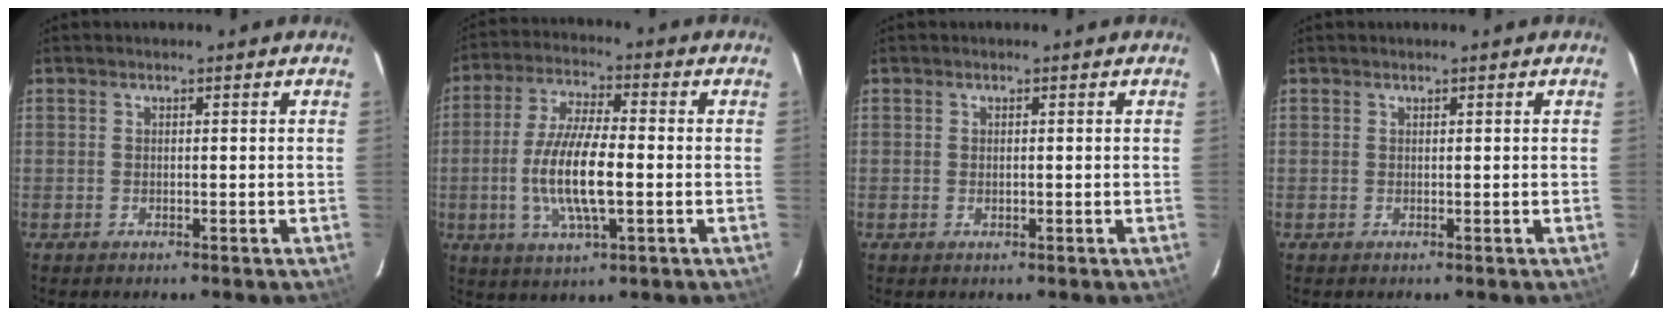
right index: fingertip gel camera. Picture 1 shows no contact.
{"total": 12.3, "force": [-2.1, 3.2, 11.6], "torque": [-0.235, -0.004, -0.041]}
{"total": 0.5, "force": [0.0, 0.2, 0.5], "torque": [-0.010, 0.000, 0.001]}
{"total": 0.0}